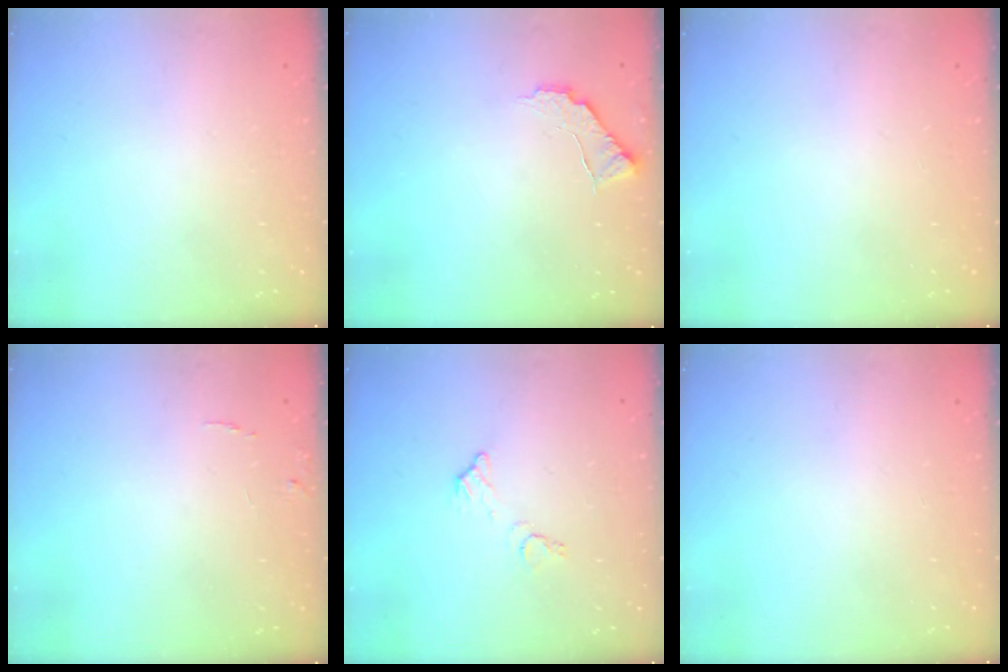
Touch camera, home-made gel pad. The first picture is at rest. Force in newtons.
{"total": 7.2, "press": 7.1, "slide": 0.5}
{"total": 0.0}
{"total": 5.6, "press": 5.6, "slide": 0.4}
{"total": 7.0, "press": 7.0, "slide": 0.4}
{"total": 0.0}